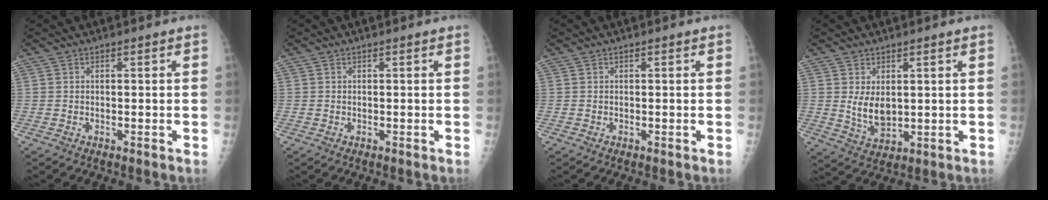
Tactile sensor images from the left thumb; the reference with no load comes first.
{"total": 0.0}
{"total": 0.0}
{"total": 5.6, "force": [1.2, 2.9, 4.6], "torque": [-0.072, -0.018, 0.037]}